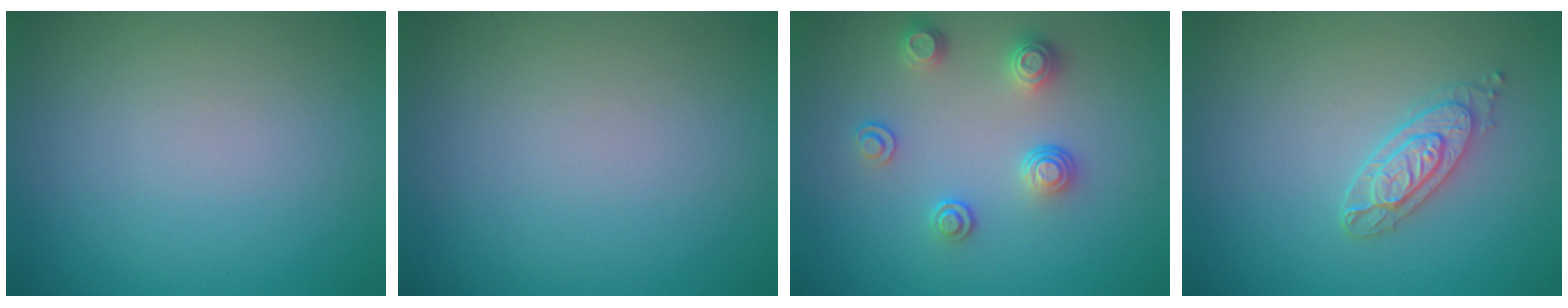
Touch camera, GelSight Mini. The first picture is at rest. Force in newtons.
{"total": 0.0}
{"total": 2.7, "press": 2.5, "slide": 0.9}
{"total": 2.6, "press": 2.4, "slide": 1.1}